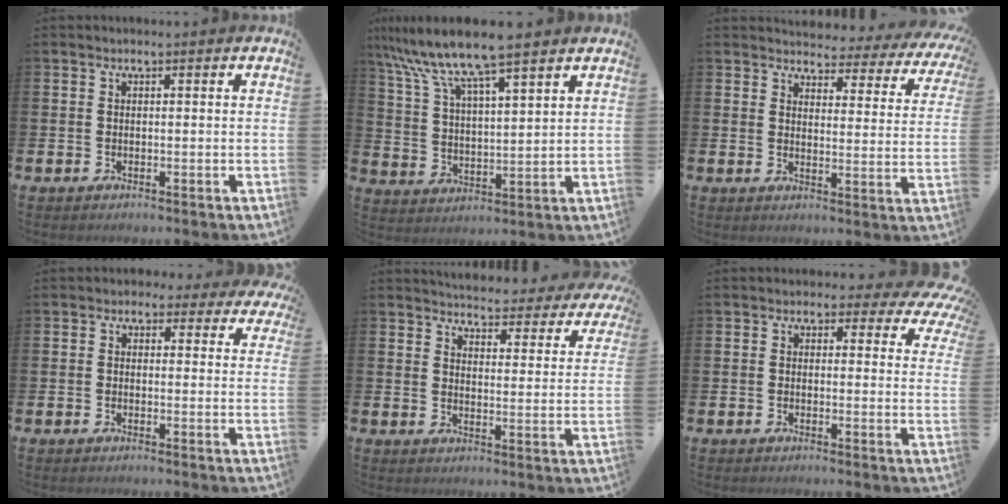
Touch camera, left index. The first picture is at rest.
{"total": 9.8, "force": [8.5, 0.8, 4.8], "torque": [-0.126, -0.034, 0.147]}
{"total": 3.0, "force": [2.8, 1.1, 0.4], "torque": [-0.022, -0.031, 0.042]}
{"total": 1.8, "force": [1.0, 1.4, 0.2], "torque": [-0.004, -0.003, 0.011]}
{"total": 4.2, "force": [4.1, 0.6, 0.3], "torque": [-0.023, -0.038, 0.068]}
{"total": 2.2, "force": [1.1, 1.6, 1.0], "torque": [-0.011, -0.015, 0.009]}